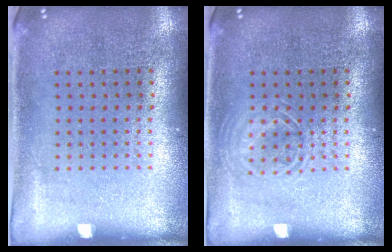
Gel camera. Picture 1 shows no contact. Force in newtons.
{"total": 1.7, "press": 1.7, "slide": 0.3}